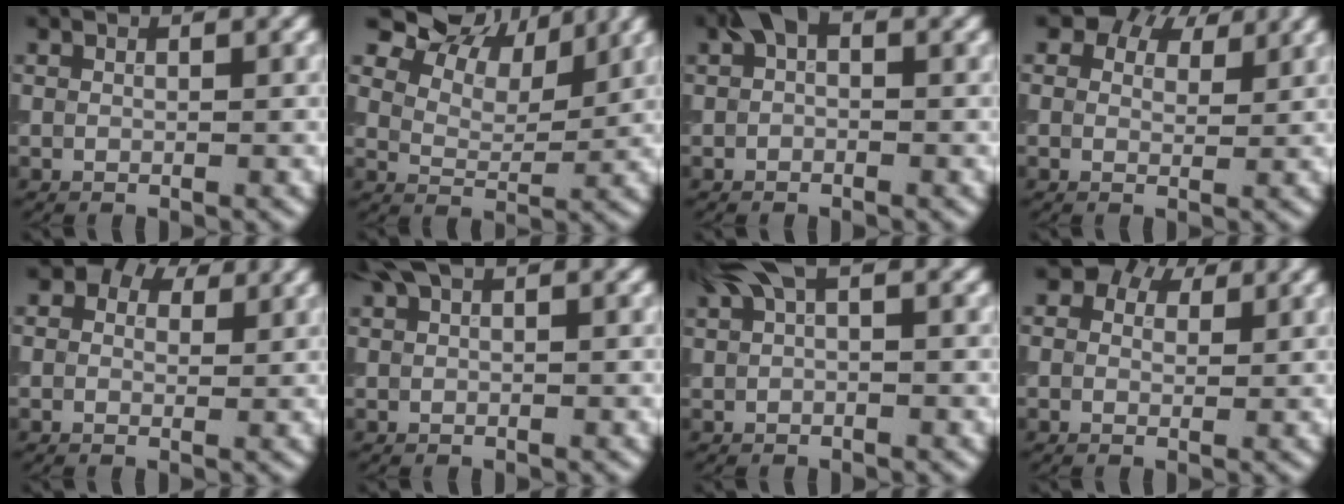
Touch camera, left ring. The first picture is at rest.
{"total": 9.1, "force": [6.6, 4.4, 4.3], "torque": [-0.080, 0.003, 0.114]}
{"total": 1.7, "force": [0.4, 1.1, 1.3], "torque": [-0.020, 0.008, 0.000]}
{"total": 4.4, "force": [3.2, 2.4, 1.7], "torque": [-0.025, -0.002, 0.041]}
{"total": 3.6, "force": [2.0, 2.3, 1.7], "torque": [-0.016, 0.005, 0.006]}
{"total": 1.6, "force": [1.0, 0.5, 1.1], "torque": [-0.018, 0.002, 0.016]}
{"total": 2.7, "force": [1.4, 0.8, 2.2], "torque": [-0.039, 0.004, 0.022]}
{"total": 2.9, "force": [1.8, 2.0, 1.2], "torque": [-0.014, 0.001, 0.009]}